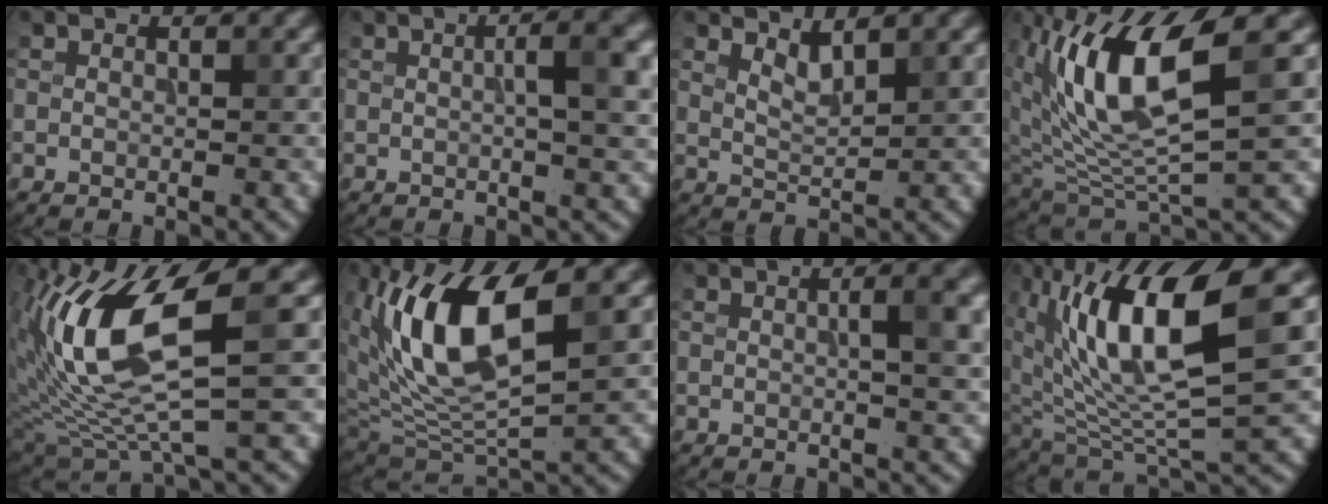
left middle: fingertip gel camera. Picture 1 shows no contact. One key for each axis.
{"total": 5.6, "fx": 0.9, "fy": 1.5, "fz": 5.4, "tx": -0.064, "ty": 0.016, "tz": 0.007}
{"total": 2.0, "fx": 1.6, "fy": 0.5, "fz": 1.1, "tx": -0.021, "ty": -0.007, "tz": 0.032}
{"total": 9.4, "fx": 2.9, "fy": 3.1, "fz": 8.4, "tx": -0.169, "ty": -0.007, "tz": 0.057}
{"total": 10.7, "fx": 2.0, "fy": 3.3, "fz": 10.0, "tx": -0.210, "ty": -0.008, "tz": 0.041}
{"total": 9.4, "fx": 3.1, "fy": 4.0, "fz": 8.0, "tx": -0.160, "ty": -0.009, "tz": 0.057}
{"total": 4.9, "fx": 0.8, "fy": 1.5, "fz": 4.6, "tx": -0.048, "ty": 0.016, "tz": 0.007}
{"total": 11.6, "fx": 3.6, "fy": 3.8, "fz": 10.4, "tx": -0.190, "ty": 0.002, "tz": 0.068}